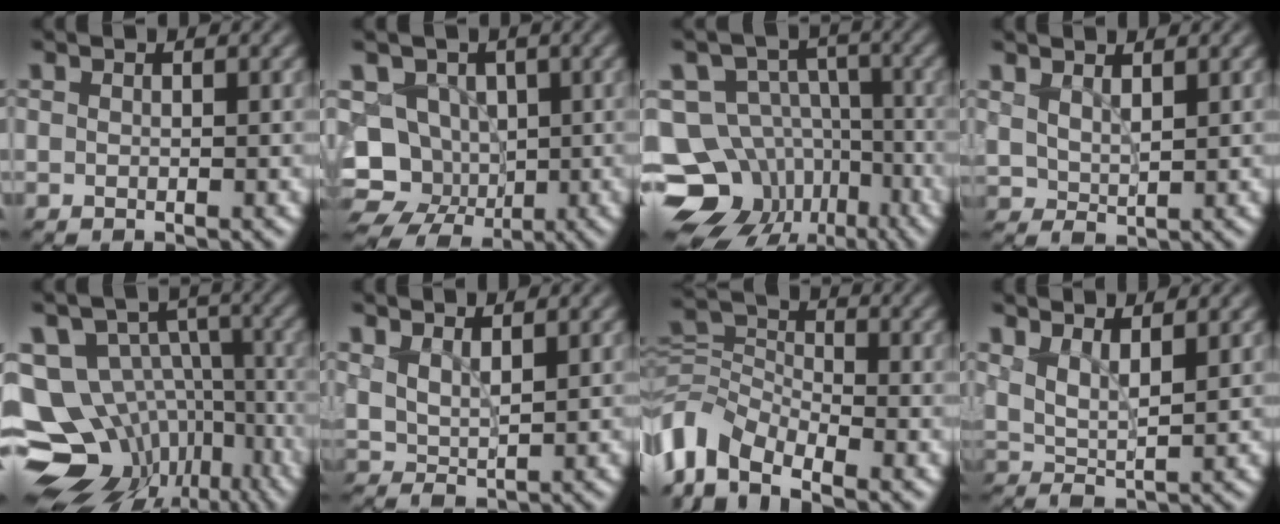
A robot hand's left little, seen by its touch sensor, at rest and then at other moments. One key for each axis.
{"total": 11.0, "fx": -4.1, "fy": 9.4, "fz": 3.9, "tx": -0.066, "ty": -0.017, "tz": -0.079}
{"total": 14.9, "fx": -8.2, "fy": 11.0, "fz": 5.8, "tx": -0.095, "ty": -0.017, "tz": -0.126}
{"total": 1.9, "fx": 0.9, "fy": 1.1, "fz": 1.3, "tx": -0.032, "ty": -0.005, "tz": 0.020}
{"total": 14.1, "fx": -6.8, "fy": 10.6, "fz": 6.4, "tx": -0.125, "ty": -0.011, "tz": -0.077}
{"total": 2.2, "fx": 1.1, "fy": 1.1, "fz": 1.6, "tx": -0.038, "ty": -0.005, "tz": 0.021}
{"total": 6.5, "fx": -4.7, "fy": 3.2, "fz": 3.1, "tx": -0.059, "ty": 0.006, "tz": -0.116}
{"total": 2.7, "fx": 1.5, "fy": 0.9, "fz": 2.1, "tx": -0.046, "ty": -0.006, "tz": 0.029}